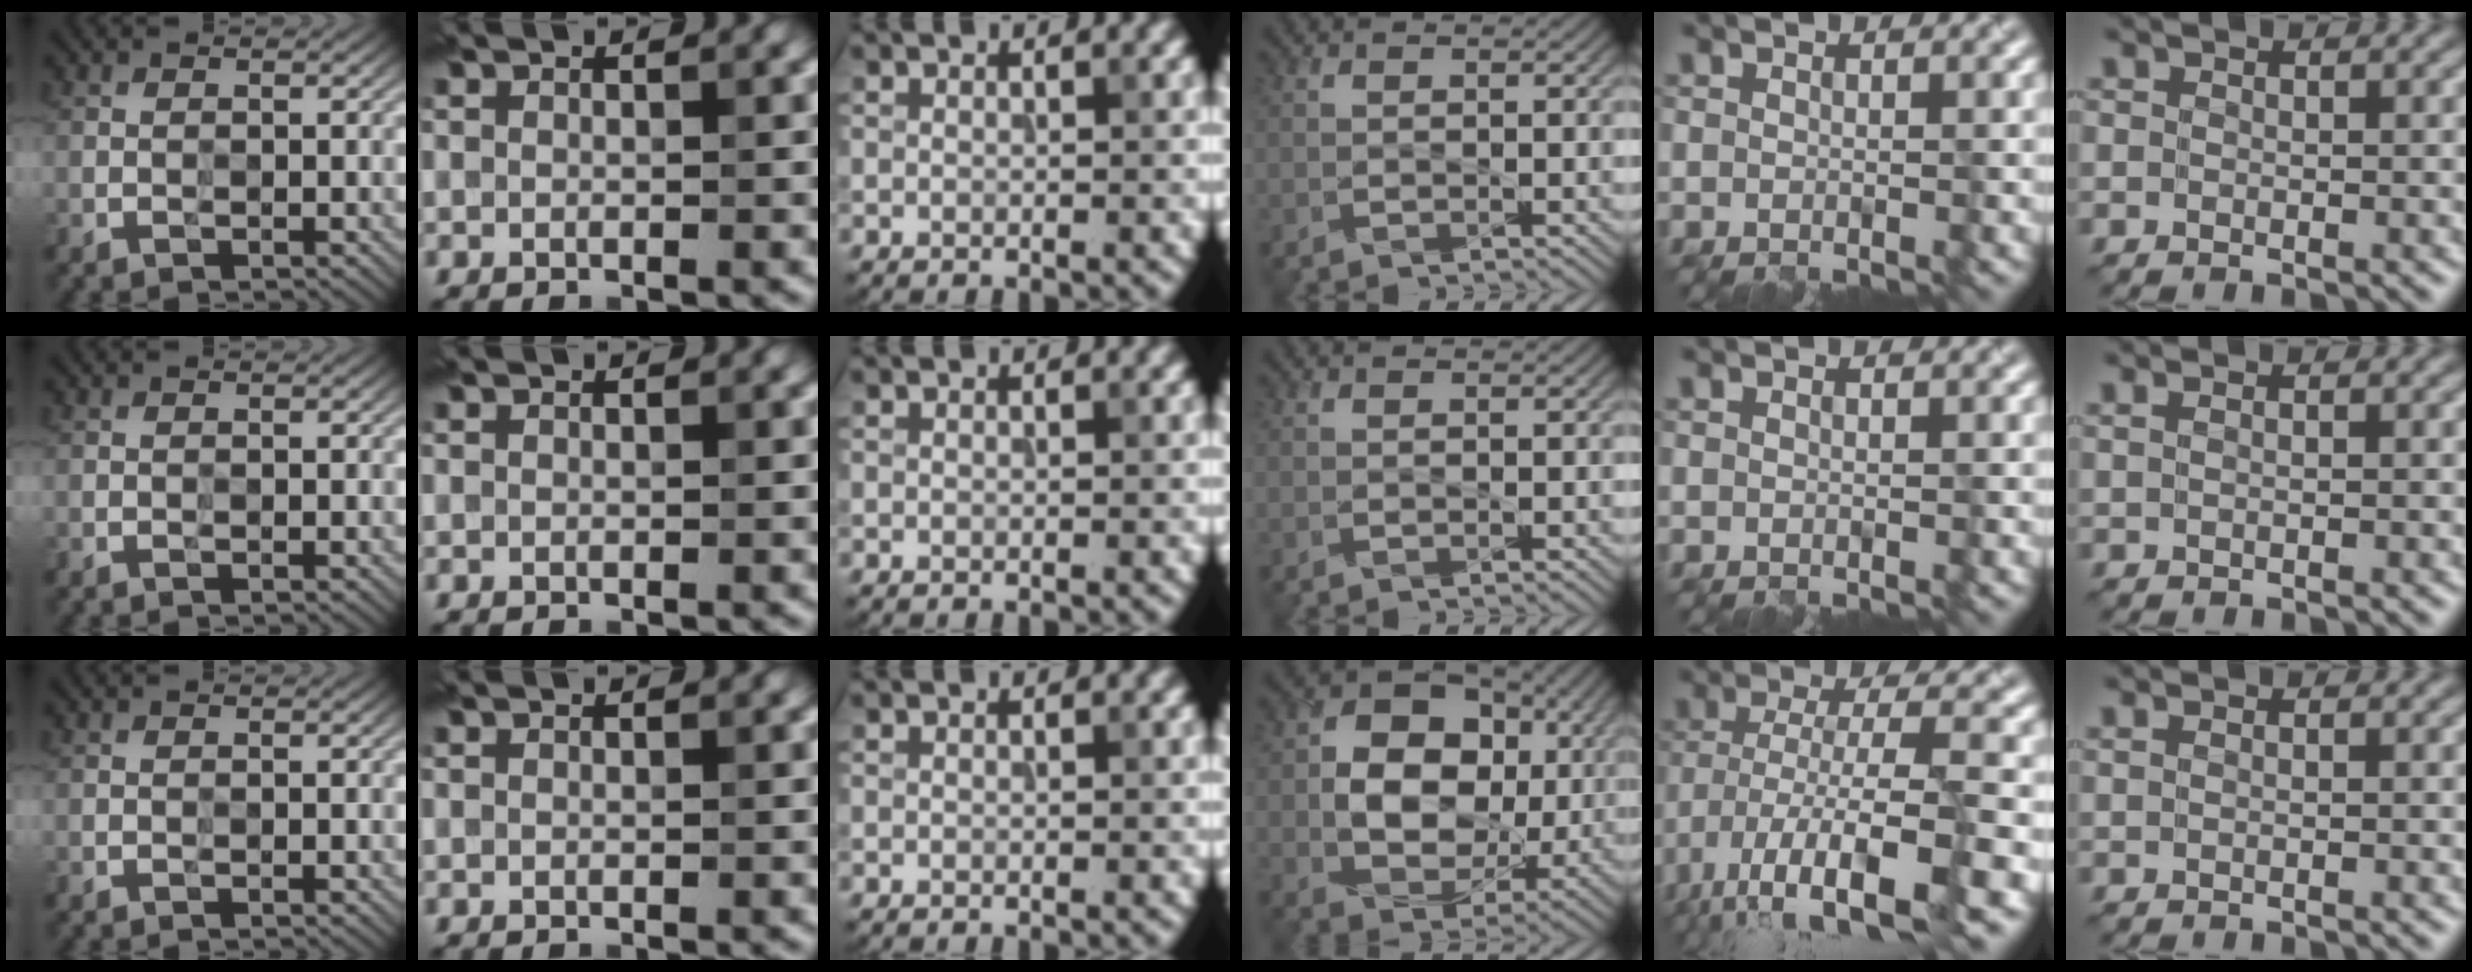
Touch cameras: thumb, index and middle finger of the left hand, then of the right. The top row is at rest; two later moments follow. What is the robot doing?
{"motion": "wipe", "object": "plastic plate"}